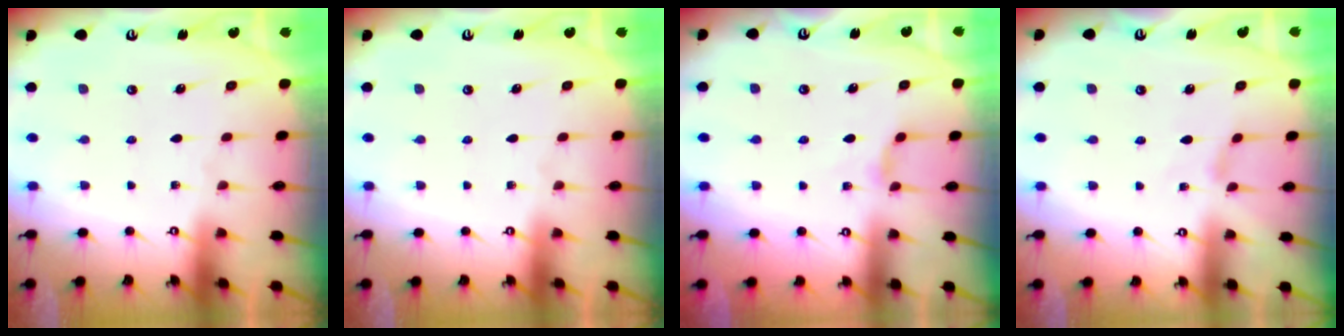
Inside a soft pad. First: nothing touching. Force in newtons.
{"total": 0.0}
{"total": 1.9, "press": 1.9, "slide": 0.4}
{"total": 0.8, "press": 0.7, "slide": 0.4}